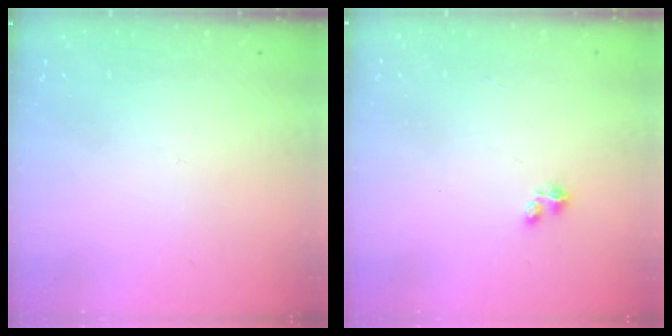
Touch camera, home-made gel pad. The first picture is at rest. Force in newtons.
{"total": 1.8, "press": 1.8, "slide": 0.4}